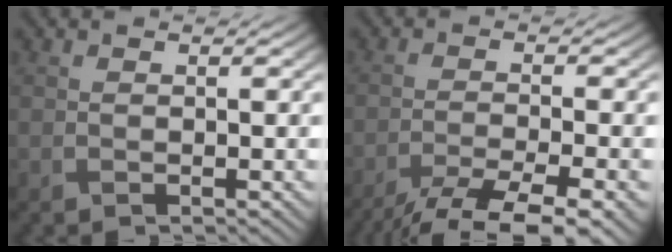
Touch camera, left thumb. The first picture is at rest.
{"total": 9.5, "force": [-7.4, 1.6, 5.7], "torque": [-0.094, -0.012, -0.112]}